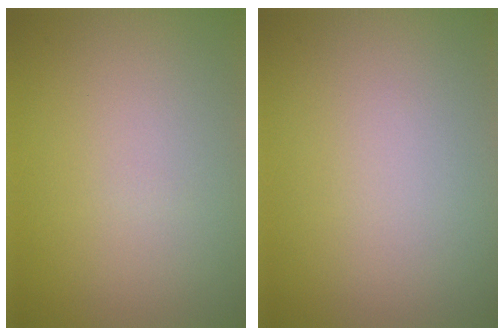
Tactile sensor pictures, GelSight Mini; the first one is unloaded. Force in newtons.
{"total": 0.0}